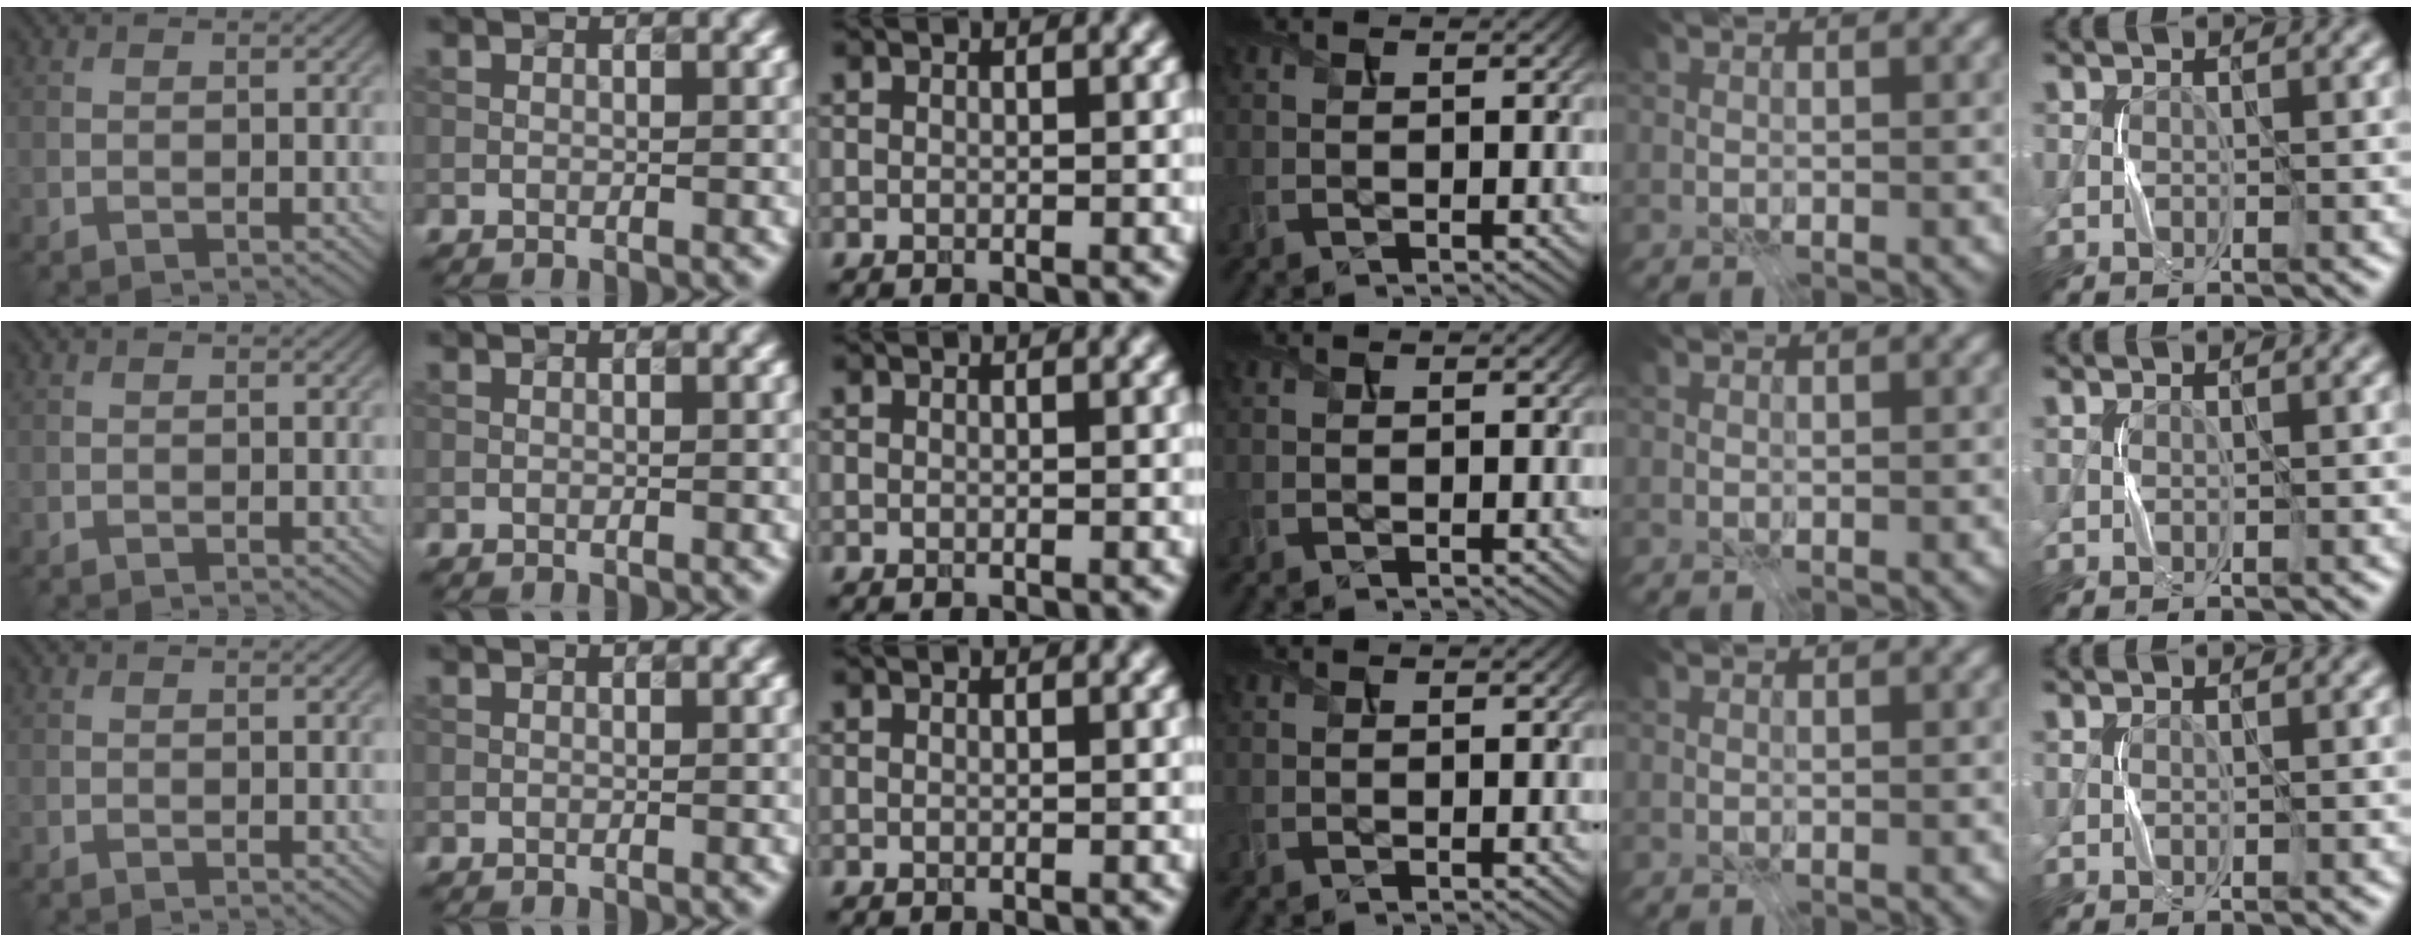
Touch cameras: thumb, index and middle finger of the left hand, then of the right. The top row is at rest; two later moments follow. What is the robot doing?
{"motion": "press", "object": "gel pad"}